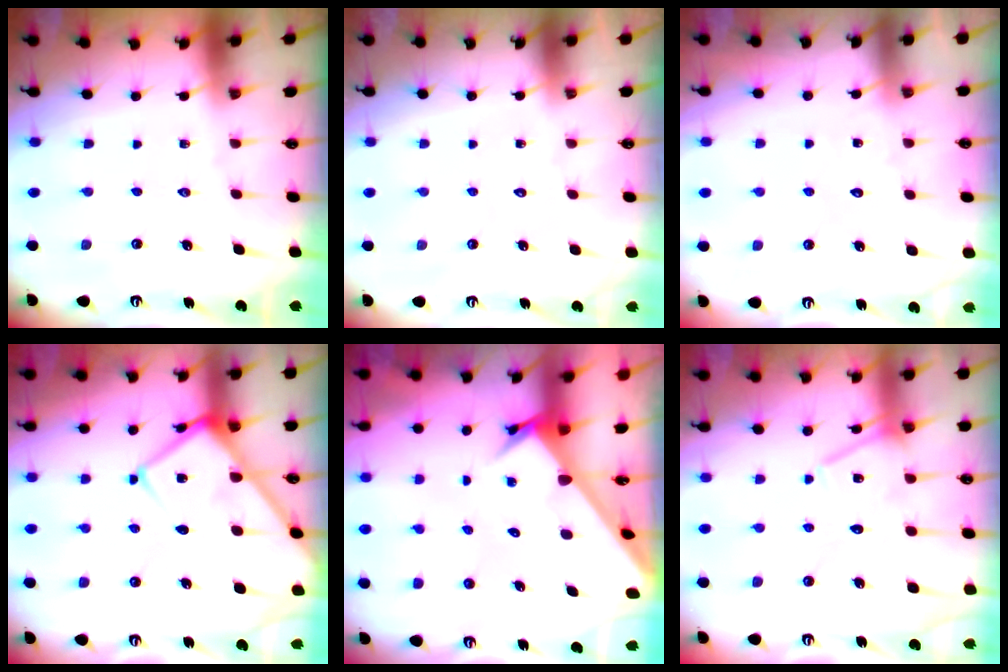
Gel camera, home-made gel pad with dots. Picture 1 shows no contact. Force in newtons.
{"total": 1.8, "press": 1.7, "slide": 0.1}
{"total": 5.7, "press": 5.7, "slide": 0.6}
{"total": 13.1, "press": 13.0, "slide": 1.3}
{"total": 2.8, "press": 2.8, "slide": 0.3}
{"total": 14.6, "press": 14.6, "slide": 1.1}